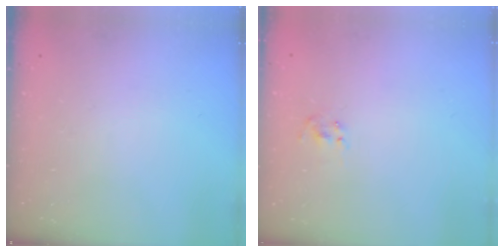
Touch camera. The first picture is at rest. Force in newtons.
{"total": 1.5, "press": 1.3, "slide": 0.7}